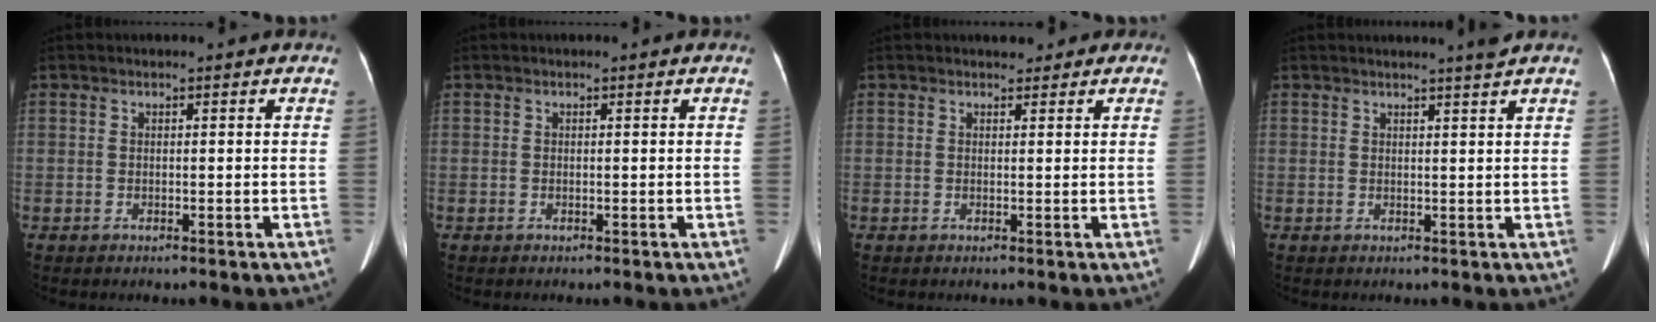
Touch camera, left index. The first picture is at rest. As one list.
[{"total": 0.0}, {"total": 2.4, "force": [1.6, 1.6, 0.6], "torque": [0.002, 0.009, 0.017]}, {"total": 2.1, "force": [1.7, -0.9, 0.8], "torque": [-0.018, -0.011, 0.028]}]